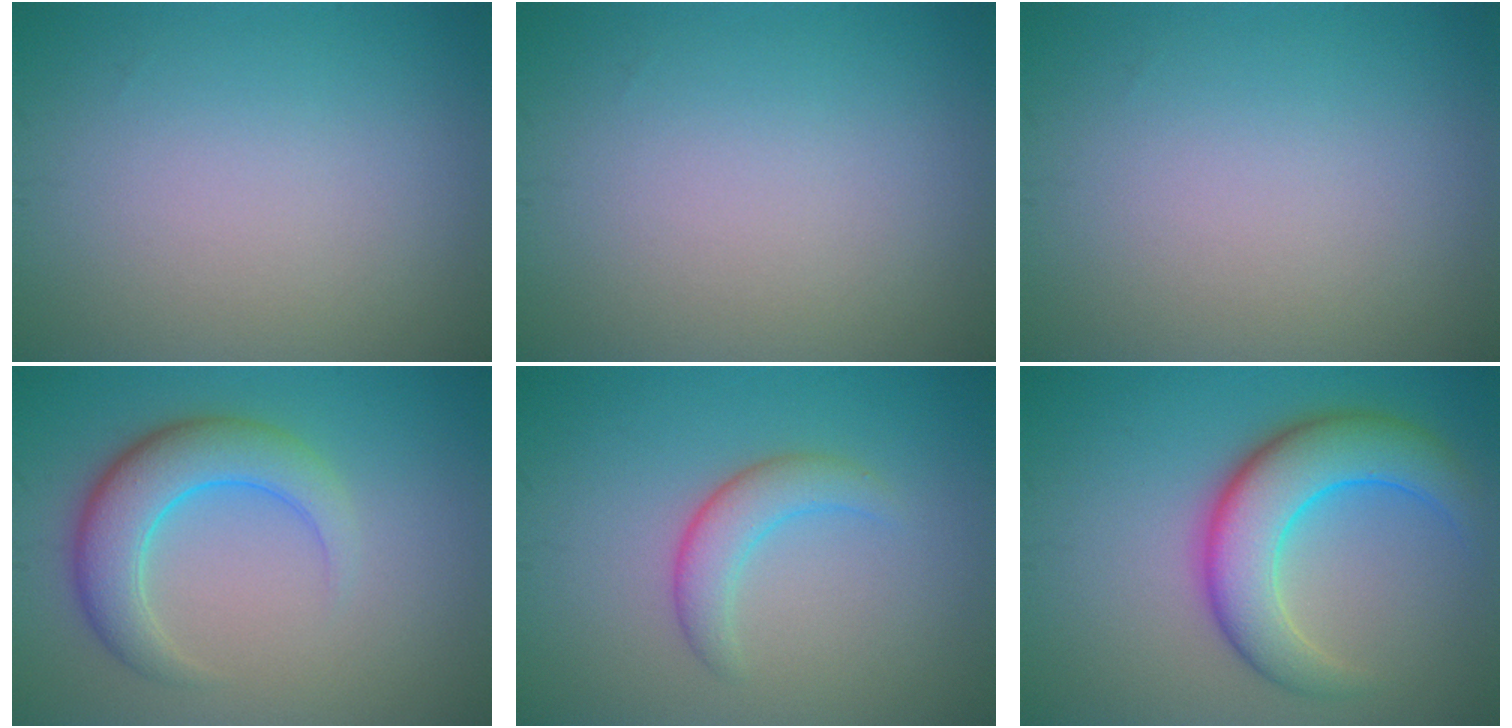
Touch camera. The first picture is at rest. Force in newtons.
{"total": 0.0}
{"total": 0.0}
{"total": 5.3, "press": 5.3, "slide": 0.2}
{"total": 2.8, "press": 2.8, "slide": 0.2}
{"total": 7.2, "press": 7.2, "slide": 0.1}